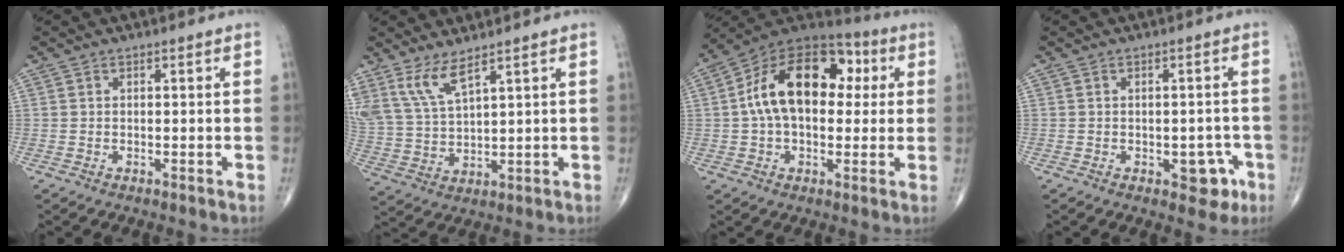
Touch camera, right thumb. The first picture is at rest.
{"total": 7.5, "force": [5.3, 1.8, 5.0], "torque": [-0.113, -0.029, 0.124]}
{"total": 19.0, "force": [2.7, 11.9, 14.6], "torque": [-0.212, 0.036, 0.034]}
{"total": 5.1, "force": [-2.1, 3.0, 3.6], "torque": [-0.012, 0.012, -0.024]}